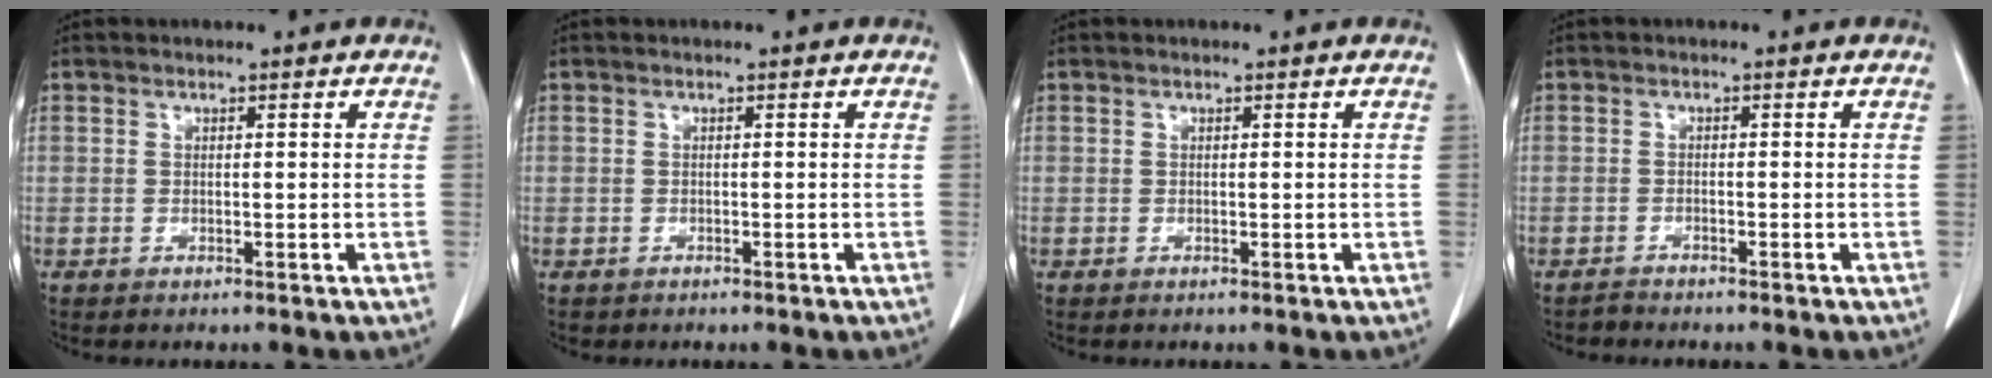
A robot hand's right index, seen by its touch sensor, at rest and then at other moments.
{"total": 0.7, "force": [-0.4, 0.6, -0.1], "torque": [-0.008, 0.005, -0.008]}
{"total": 0.0}
{"total": 1.1, "force": [-1.1, 0.1, -0.1], "torque": [0.000, -0.002, -0.019]}